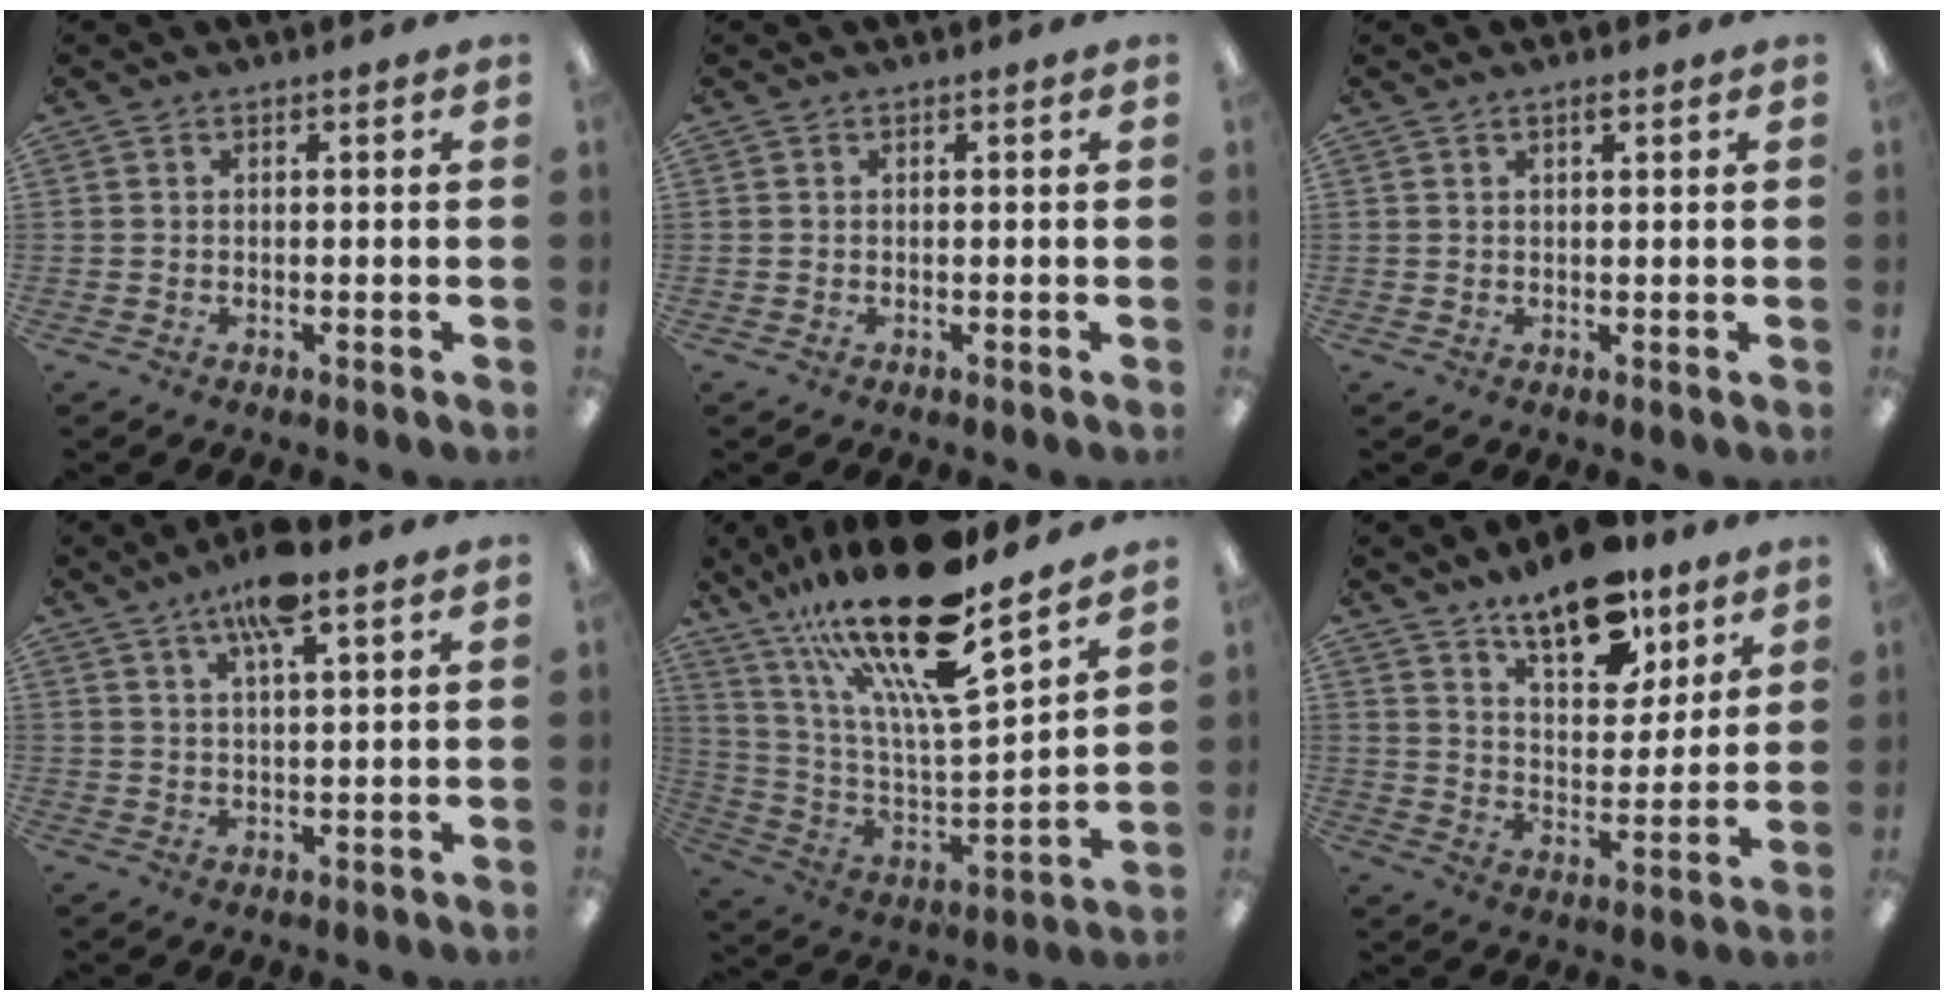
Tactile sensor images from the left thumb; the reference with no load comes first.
{"total": 0.0}
{"total": 1.1, "force": [0.8, 0.2, 0.7], "torque": [-0.008, -0.002, 0.013]}
{"total": 9.1, "force": [5.9, 2.0, 6.7], "torque": [-0.118, -0.014, 0.097]}
{"total": 25.7, "force": [18.7, 6.2, 16.5], "torque": [-0.303, -0.125, 0.310]}
{"total": 14.7, "force": [11.3, 6.3, 6.9], "torque": [-0.097, -0.069, 0.199]}